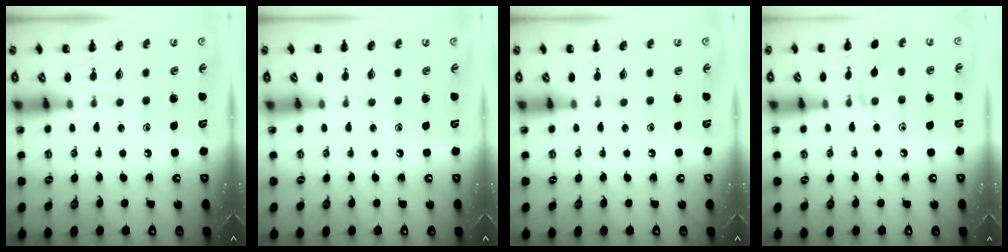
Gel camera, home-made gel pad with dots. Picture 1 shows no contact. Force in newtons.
{"total": 0.0}
{"total": 0.0}
{"total": 7.5, "press": 7.3, "slide": 1.8}